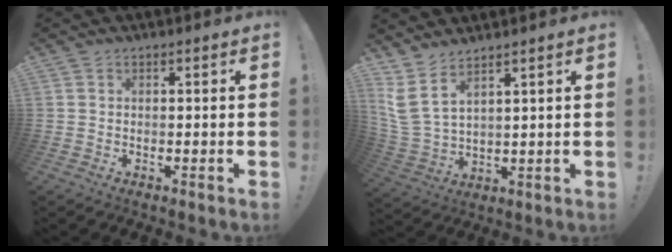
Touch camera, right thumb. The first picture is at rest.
{"total": 6.8, "force": [5.0, 2.0, 4.2], "torque": [-0.086, -0.033, 0.100]}